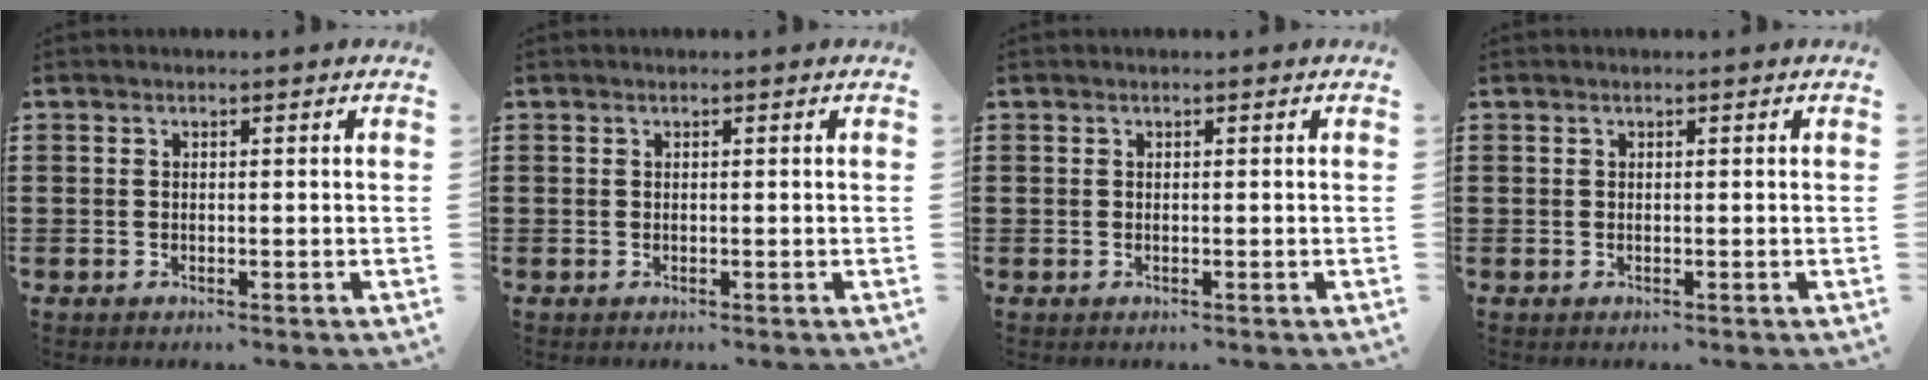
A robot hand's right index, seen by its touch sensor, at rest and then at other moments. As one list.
[{"total": 0.0}, {"total": 0.0}, {"total": 0.0}]